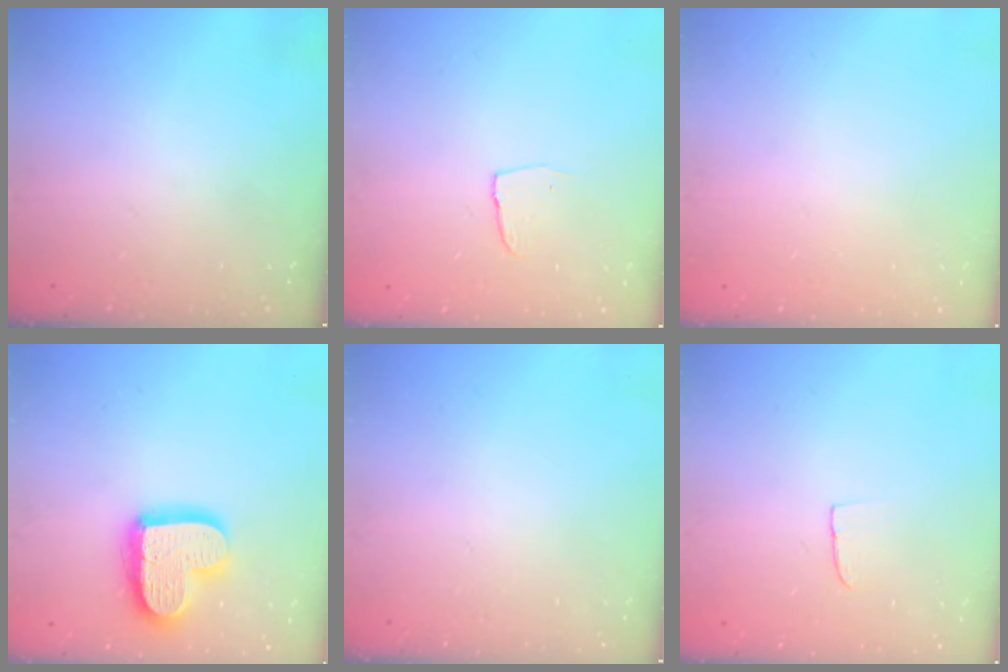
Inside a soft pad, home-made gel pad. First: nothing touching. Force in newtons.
{"total": 4.3, "press": 4.3, "slide": 0.3}
{"total": 0.0}
{"total": 17.2, "press": 17.1, "slide": 1.4}
{"total": 0.0}
{"total": 4.2, "press": 4.2, "slide": 0.3}